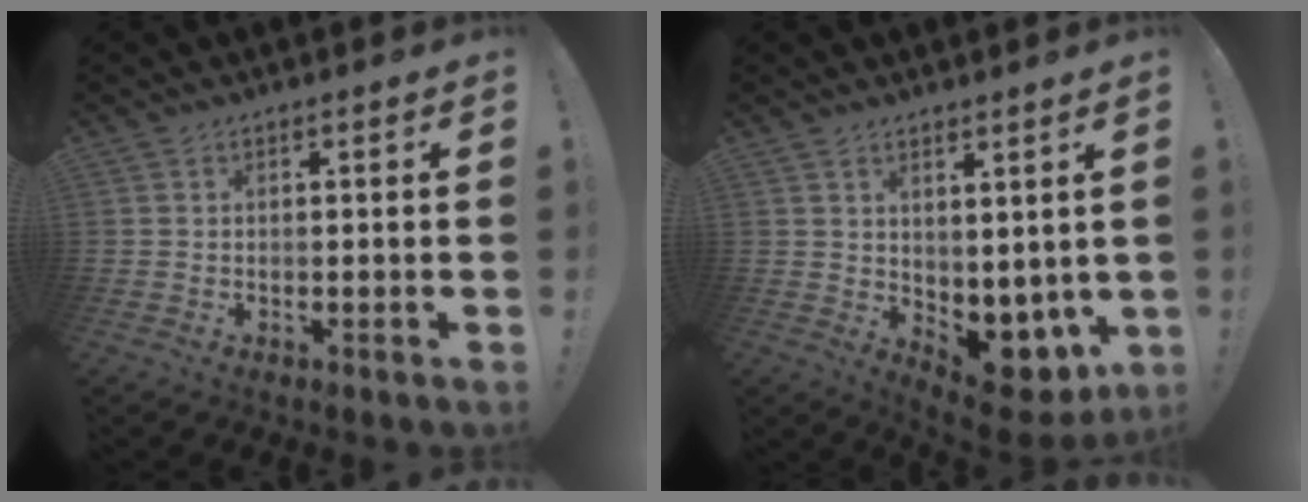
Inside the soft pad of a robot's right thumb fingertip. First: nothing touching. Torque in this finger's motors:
{"motor_torque": [0.02, 0.24, 0.47, 0.35, 0.06]}